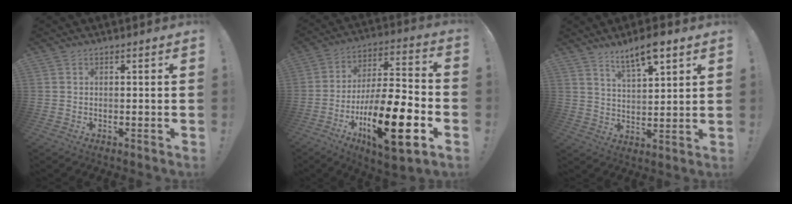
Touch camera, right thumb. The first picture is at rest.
{"total": 23.2, "force": [-8.7, 7.6, 20.1], "torque": [-0.353, 0.044, -0.139]}
{"total": 9.2, "force": [6.9, 2.3, 5.7], "torque": [-0.099, -0.034, 0.120]}